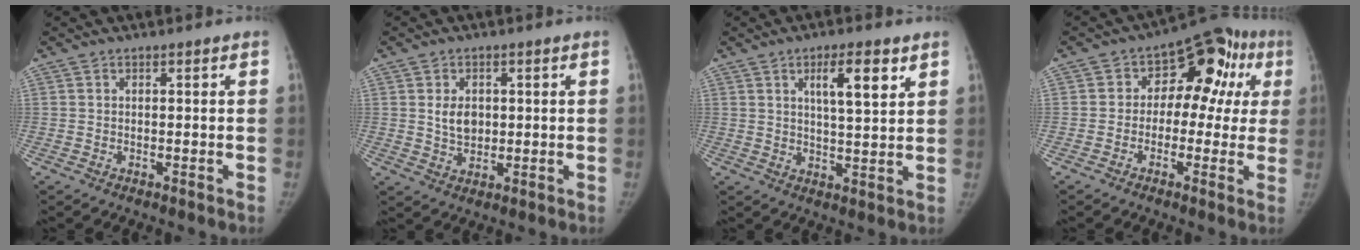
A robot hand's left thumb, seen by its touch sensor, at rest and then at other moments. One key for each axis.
{"total": 4.8, "fx": 0.8, "fy": 3.5, "fz": 3.2, "tx": -0.036, "ty": -0.006, "tz": 0.020}
{"total": 7.9, "fx": 3.8, "fy": 2.3, "fz": 6.5, "tx": -0.093, "ty": -0.022, "tz": 0.060}
{"total": 14.1, "fx": 1.9, "fy": 9.8, "fz": 9.9, "tx": -0.061, "ty": 0.049, "tz": 0.012}